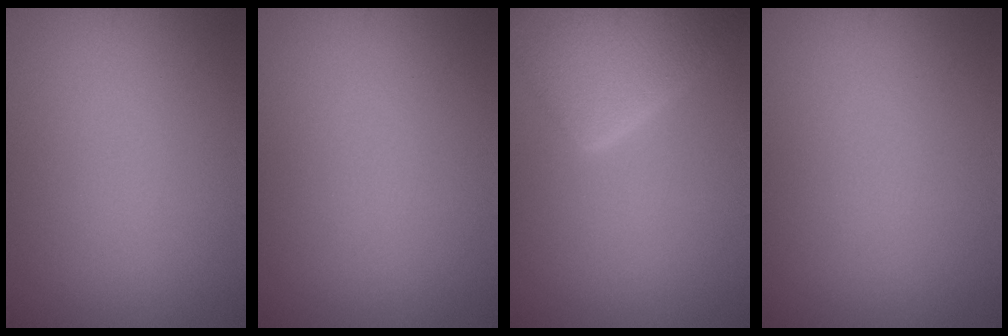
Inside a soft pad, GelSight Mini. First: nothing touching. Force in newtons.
{"total": 0.0}
{"total": 7.2, "press": 7.2, "slide": 0.5}
{"total": 0.0}